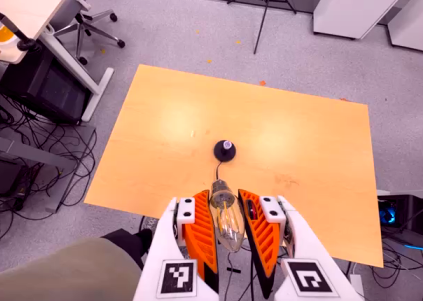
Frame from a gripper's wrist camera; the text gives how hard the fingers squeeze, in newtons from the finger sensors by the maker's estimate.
{"total": 20.4, "left": 22.0, "right": 18.8}